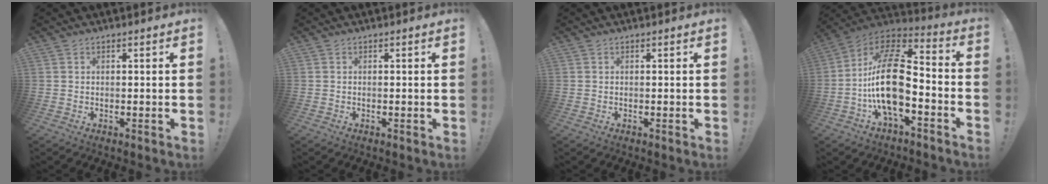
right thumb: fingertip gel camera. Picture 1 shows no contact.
{"total": 0.0}
{"total": 0.0}
{"total": 21.5, "force": [-4.0, 10.5, 18.3], "torque": [-0.361, 0.026, -0.066]}